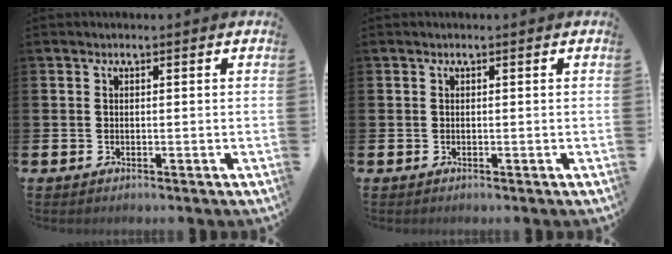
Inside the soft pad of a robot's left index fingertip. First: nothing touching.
{"total": 0.0}